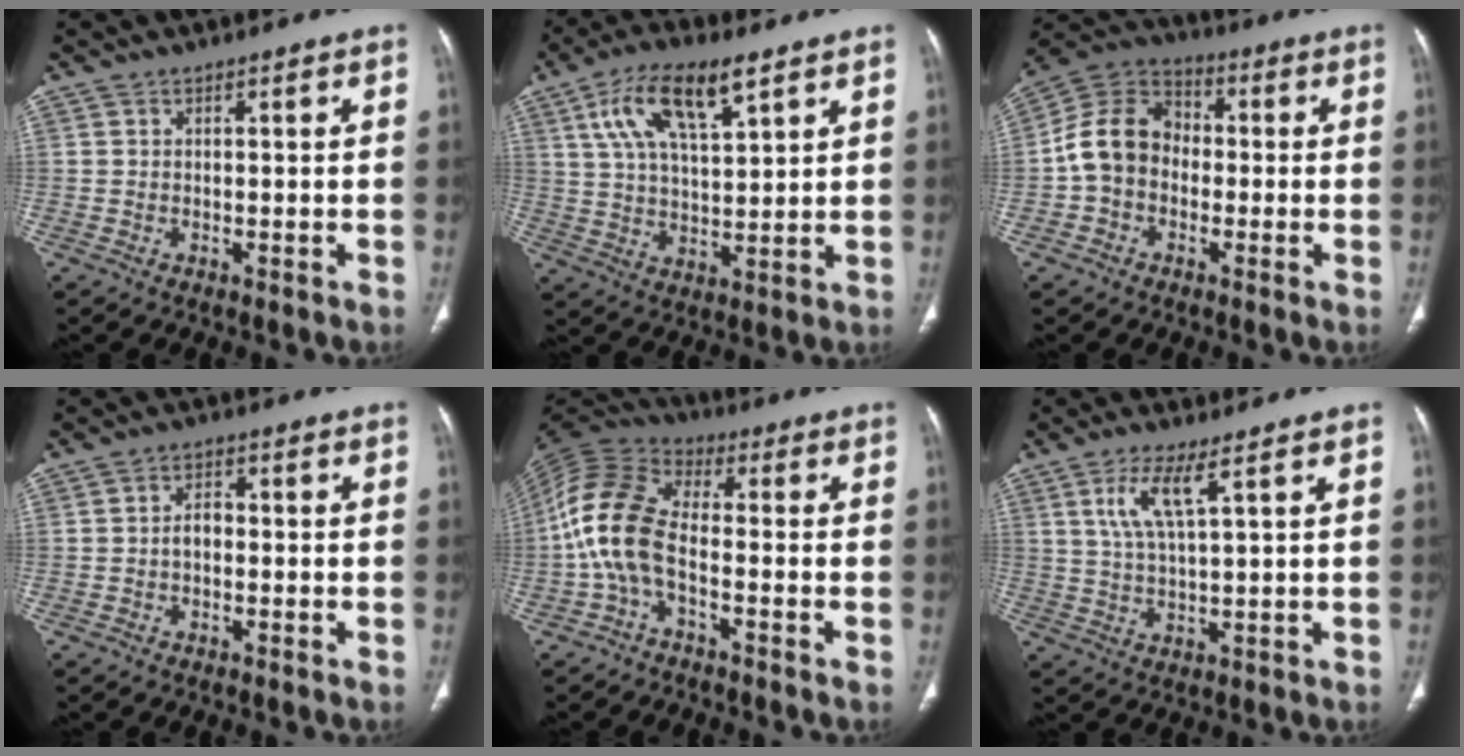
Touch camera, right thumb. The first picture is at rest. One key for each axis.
{"total": 13.6, "fx": 6.9, "fy": 5.2, "fz": 10.5, "tx": -0.182, "ty": -0.010, "tz": 0.127}
{"total": 11.2, "fx": -1.4, "fy": 8.9, "fz": 6.6, "tx": -0.112, "ty": 0.039, "tz": -0.041}
{"total": 2.9, "fx": -0.5, "fy": 1.9, "fz": 2.1, "tx": -0.026, "ty": 0.012, "tz": -0.015}
{"total": 12.0, "fx": -2.8, "fy": 6.4, "fz": 9.8, "tx": -0.208, "ty": 0.038, "tz": -0.067}
{"total": 6.8, "fx": 3.1, "fy": 1.3, "fz": 6.0, "tx": -0.134, "ty": -0.015, "tz": 0.067}